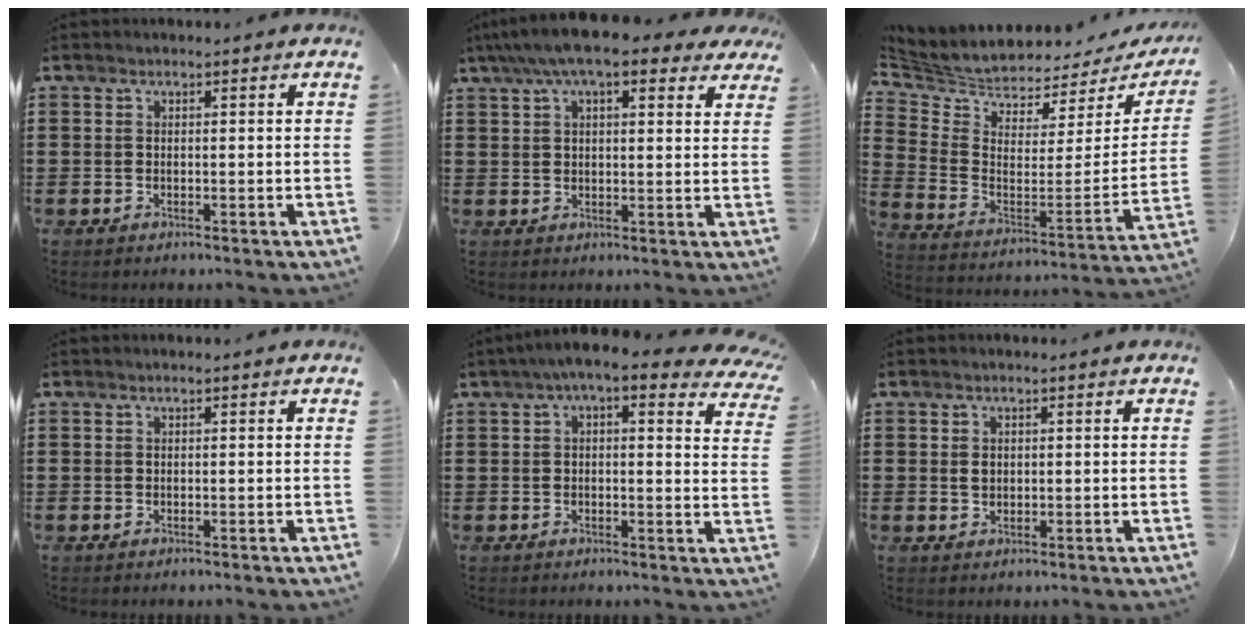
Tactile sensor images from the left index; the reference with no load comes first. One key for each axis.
{"total": 8.1, "fx": 5.8, "fy": 2.1, "fz": 5.2, "tx": -0.109, "ty": -0.002, "tz": 0.103}
{"total": 3.7, "fx": 3.4, "fy": 1.5, "fz": 0.4, "tx": -0.037, "ty": -0.047, "tz": 0.056}
{"total": 0.0}
{"total": 5.0, "fx": 3.6, "fy": 0.4, "fz": 3.5, "tx": -0.080, "ty": -0.010, "tz": 0.060}
{"total": 1.2, "fx": 0.4, "fy": 0.9, "fz": 0.7, "tx": -0.016, "ty": 0.006, "tz": 0.006}